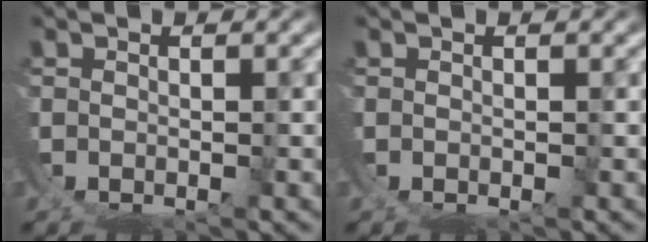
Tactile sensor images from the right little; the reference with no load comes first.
{"total": 0.0}